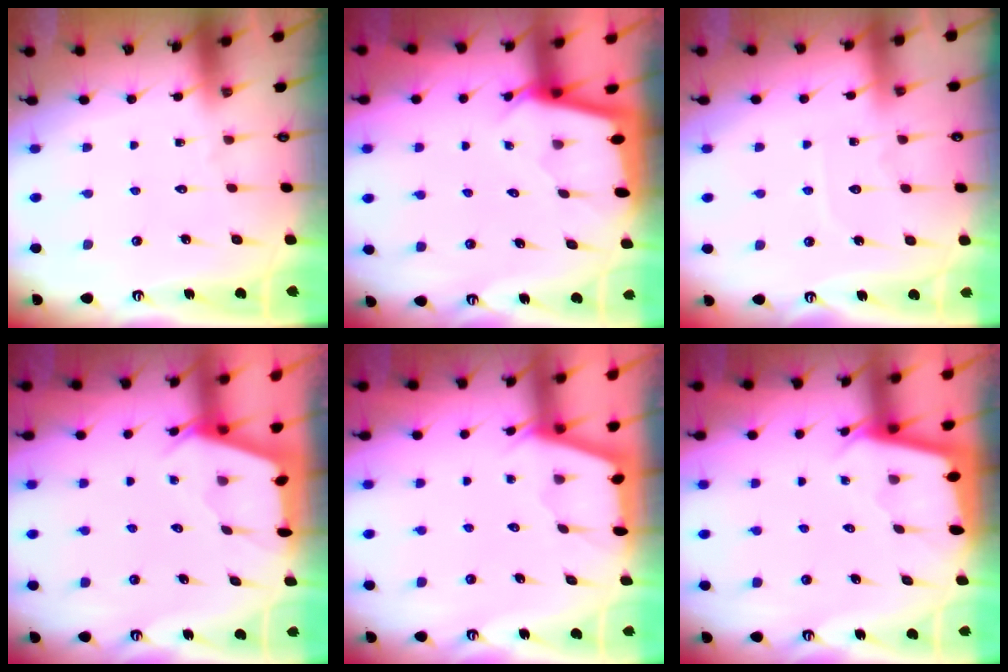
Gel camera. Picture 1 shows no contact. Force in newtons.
{"total": 2.2, "press": 2.2, "slide": 0.1}
{"total": 3.8, "press": 3.8, "slide": 0.3}
{"total": 2.4, "press": 2.4, "slide": 0.3}
{"total": 3.0, "press": 3.0, "slide": 0.1}
{"total": 1.8, "press": 1.8, "slide": 0.1}